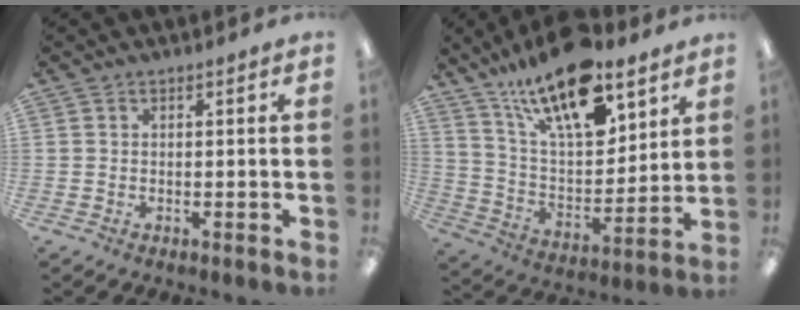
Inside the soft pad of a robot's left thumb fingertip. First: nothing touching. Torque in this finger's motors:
{"motor_torque": [0.90, 0.93, 1.48, -1.30, 0.35]}